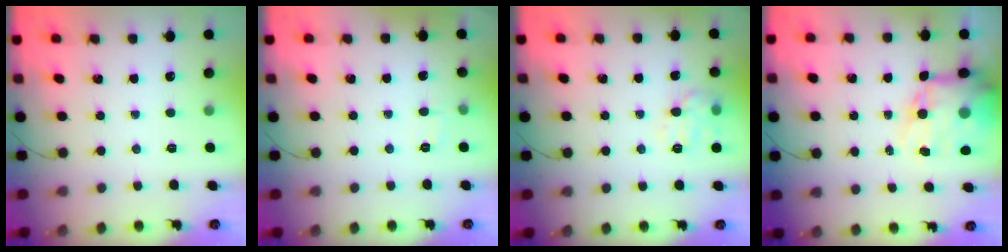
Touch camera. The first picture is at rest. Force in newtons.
{"total": 2.6, "press": 2.3, "slide": 1.2}
{"total": 10.2, "press": 10.2, "slide": 0.4}
{"total": 15.5, "press": 15.1, "slide": 3.8}